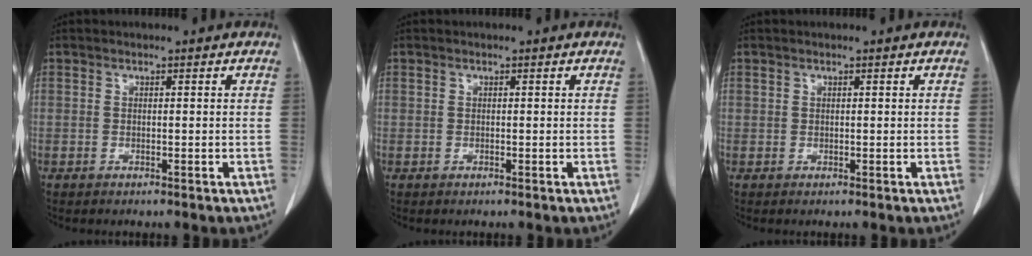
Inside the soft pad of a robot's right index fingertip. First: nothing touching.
{"total": 0.0}
{"total": 0.0}